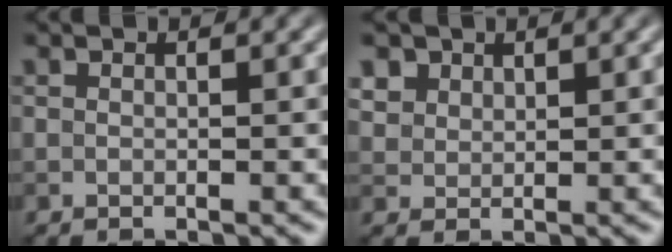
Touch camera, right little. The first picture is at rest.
{"total": 2.5, "force": [1.6, 1.8, 0.7], "torque": [-0.028, -0.004, 0.045]}